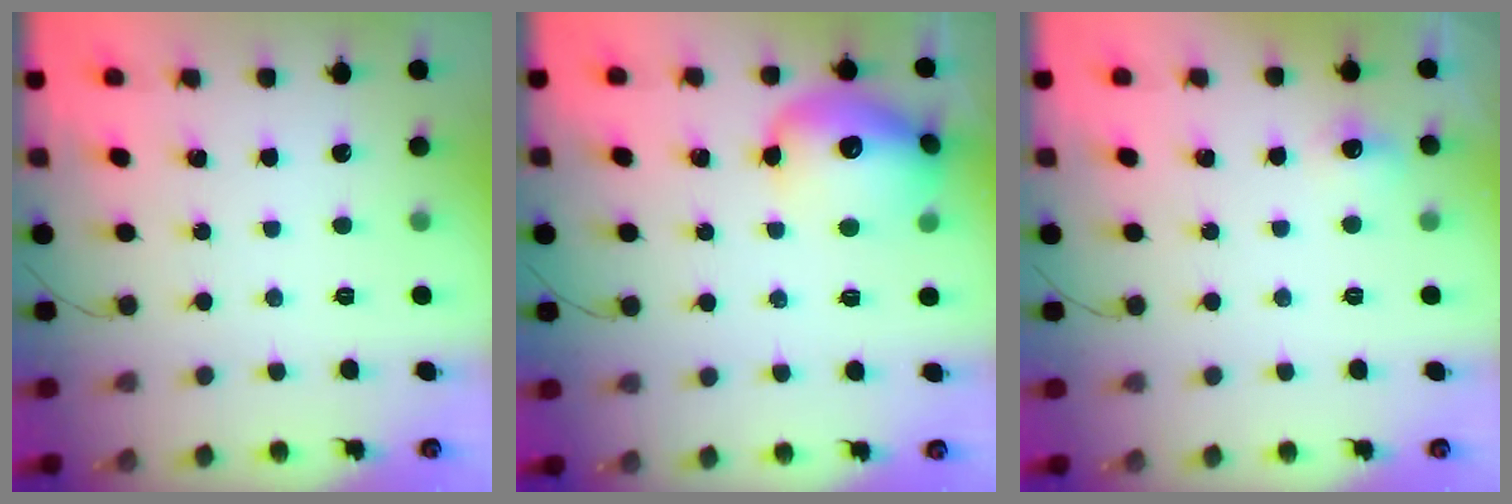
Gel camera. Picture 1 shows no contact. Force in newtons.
{"total": 15.7, "press": 15.6, "slide": 1.7}
{"total": 4.7, "press": 4.4, "slide": 1.5}